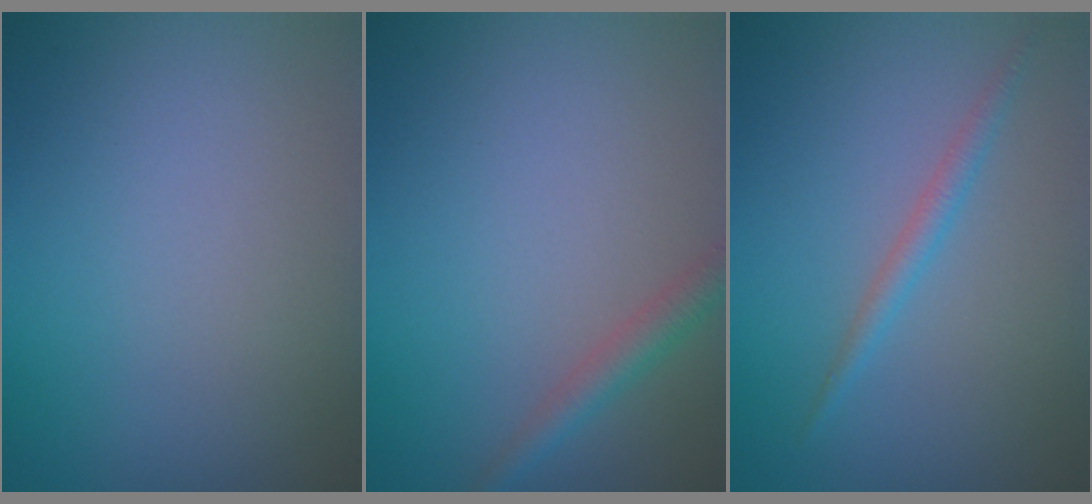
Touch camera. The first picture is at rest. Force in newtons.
{"total": 2.0, "press": 2.0, "slide": 0.0}
{"total": 1.4, "press": 1.4, "slide": 0.1}